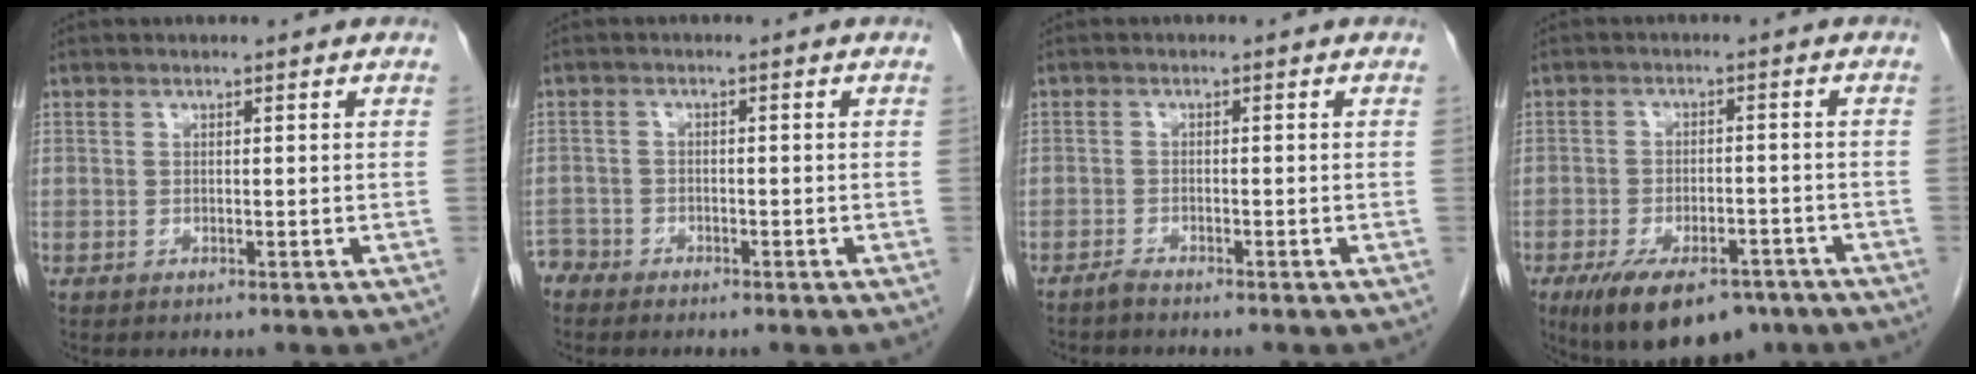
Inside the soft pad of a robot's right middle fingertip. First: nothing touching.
{"total": 2.4, "force": [-2.2, 0.9, -0.4], "torque": [0.007, 0.000, -0.045]}
{"total": 1.1, "force": [-1.1, -0.1, 0.1], "torque": [-0.008, -0.002, -0.021]}
{"total": 12.6, "force": [-8.6, 5.4, 7.4], "torque": [-0.122, -0.005, -0.130]}